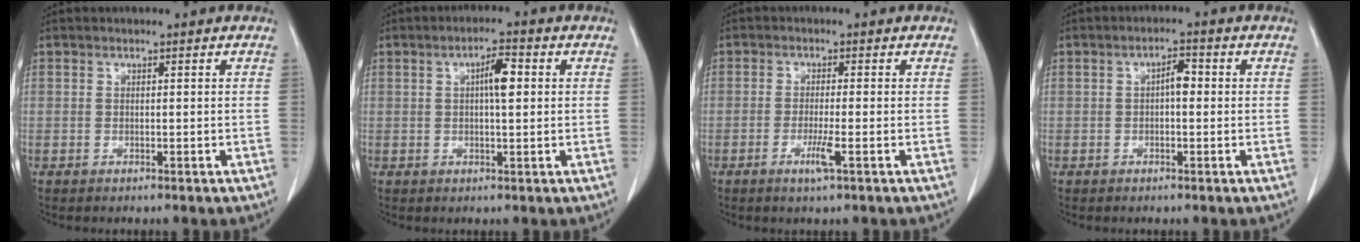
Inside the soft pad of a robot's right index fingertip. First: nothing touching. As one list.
[{"total": 4.3, "force": [0.8, 0.8, 4.1], "torque": [-0.069, 0.007, 0.011]}, {"total": 3.2, "force": [-1.4, -0.2, 2.9], "torque": [-0.058, -0.007, -0.027]}, {"total": 2.6, "force": [0.1, 1.0, 2.4], "torque": [-0.035, 0.009, -0.001]}]